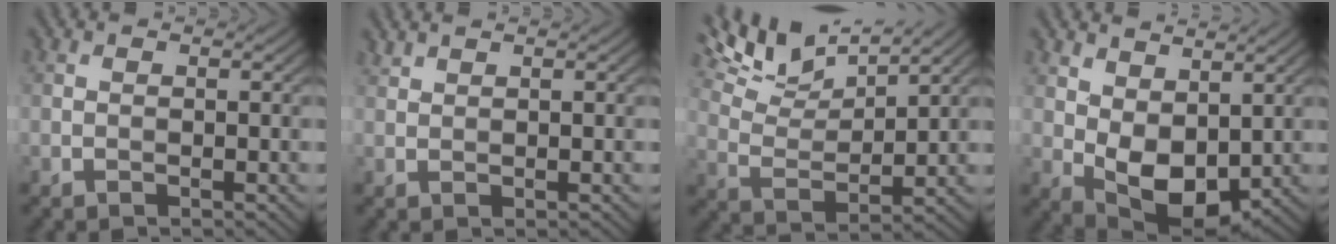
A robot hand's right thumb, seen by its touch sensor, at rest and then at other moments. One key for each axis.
{"total": 1.1, "fx": 1.0, "fy": 0.0, "fz": 0.3, "tx": -0.013, "ty": 0.006, "tz": 0.027}
{"total": 9.7, "fx": 7.7, "fy": 2.2, "fz": 5.4, "tx": -0.122, "ty": 0.002, "tz": 0.139}
{"total": 7.9, "fx": 1.8, "fy": 4.8, "fz": 6.0, "tx": -0.127, "ty": -0.008, "tz": 0.040}